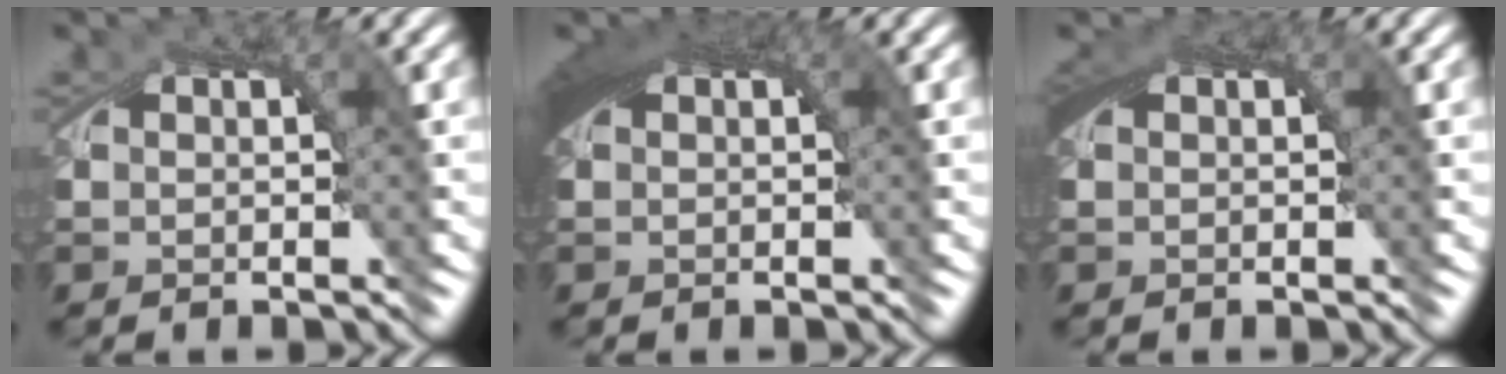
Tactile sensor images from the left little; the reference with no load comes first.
{"total": 4.4, "force": [0.7, 1.8, 3.9], "torque": [-0.066, 0.000, 0.014]}
{"total": 2.2, "force": [0.2, 1.2, 1.8], "torque": [-0.031, -0.002, 0.004]}